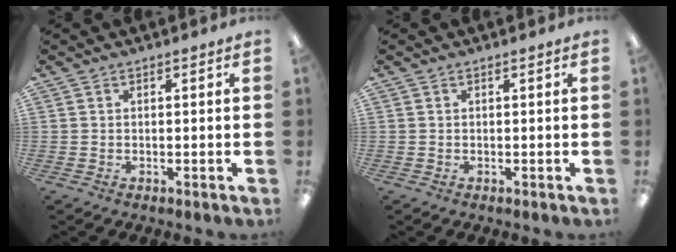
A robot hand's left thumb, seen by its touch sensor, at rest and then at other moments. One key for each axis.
{"total": 0.0}